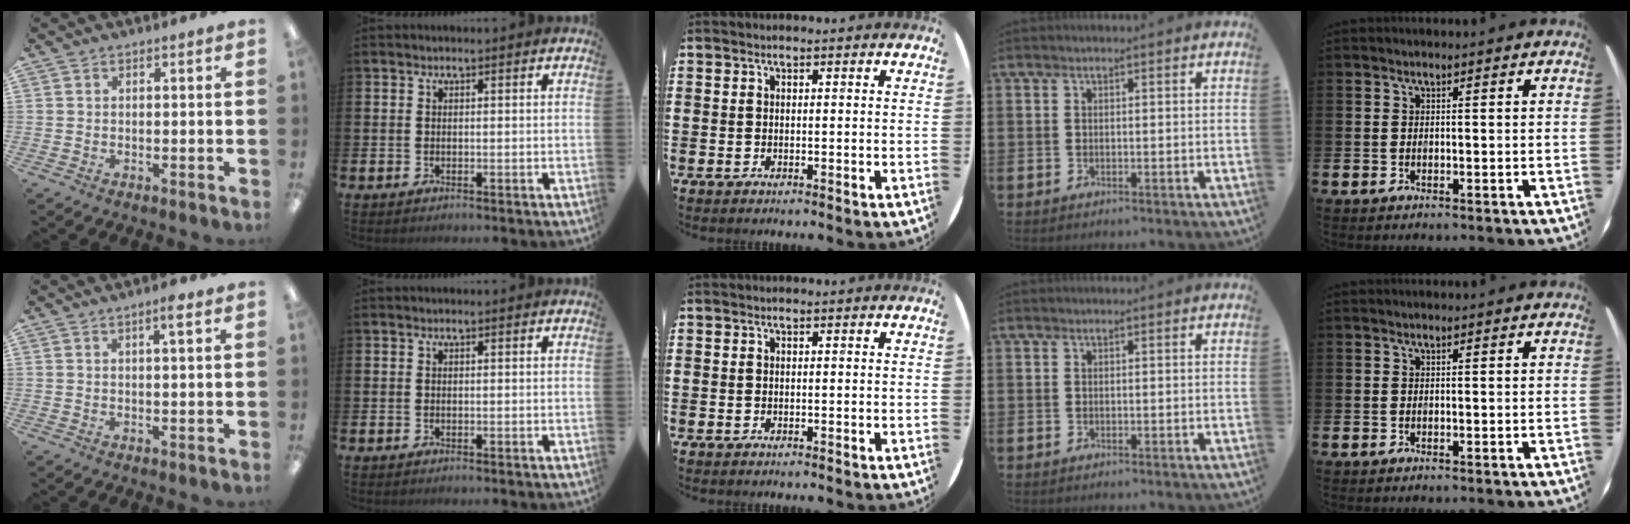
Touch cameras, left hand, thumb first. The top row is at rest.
{"thumb": {"total": 3.0, "force": [1.7, 0.5, 2.4], "torque": [-0.037, -0.003, 0.024]}}